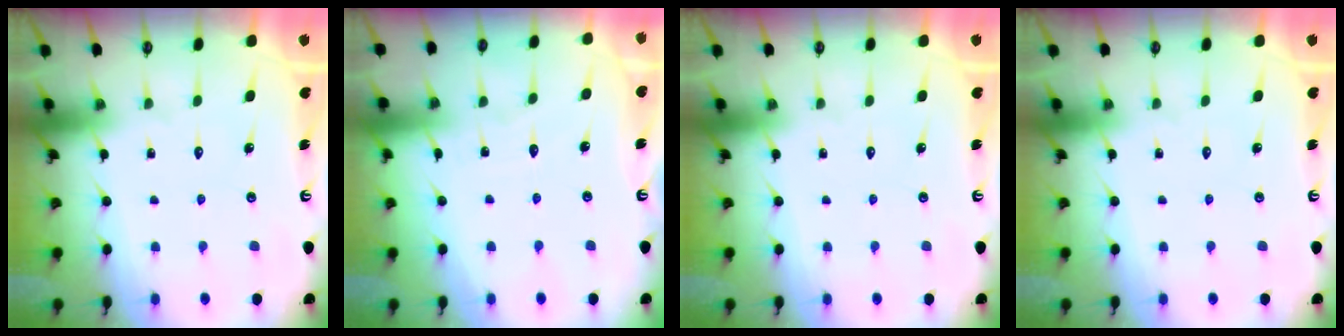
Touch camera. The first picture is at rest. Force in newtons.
{"total": 2.8, "press": 2.8, "slide": 0.3}
{"total": 0.0}
{"total": 0.0}